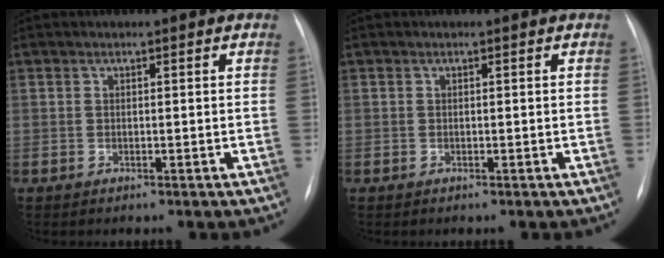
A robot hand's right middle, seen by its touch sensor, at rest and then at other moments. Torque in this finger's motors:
{"motor_torque": [0.12, -0.06, -0.03, -0.06]}